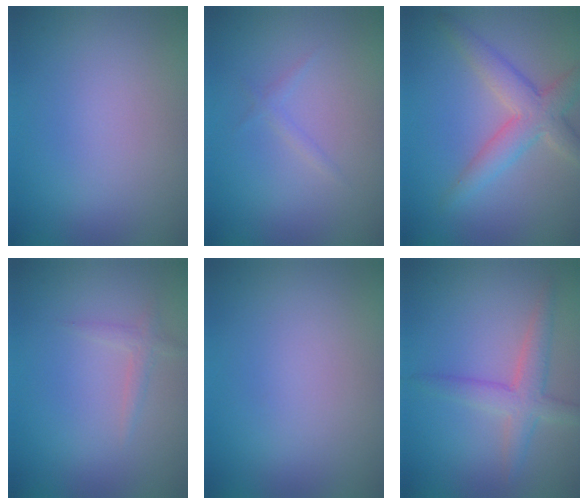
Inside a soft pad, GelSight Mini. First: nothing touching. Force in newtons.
{"total": 0.8, "press": 0.8, "slide": 0.1}
{"total": 4.5, "press": 4.5, "slide": 0.3}
{"total": 1.0, "press": 1.0, "slide": 0.0}
{"total": 0.0}
{"total": 3.2, "press": 3.2, "slide": 0.1}